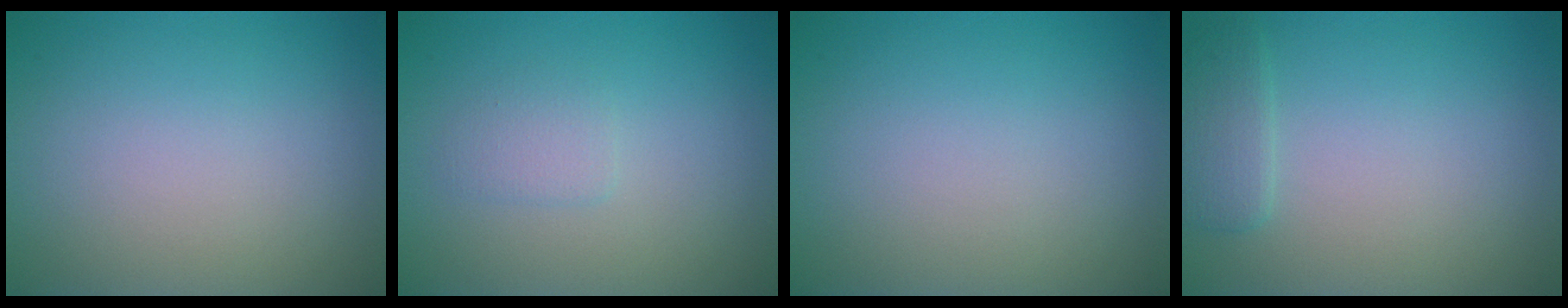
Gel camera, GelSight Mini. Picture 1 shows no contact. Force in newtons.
{"total": 1.3, "press": 1.3, "slide": 0.1}
{"total": 0.0}
{"total": 1.8, "press": 1.8, "slide": 0.1}